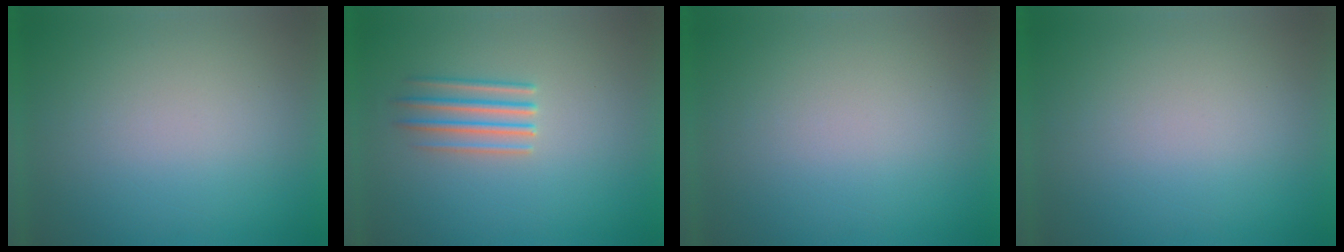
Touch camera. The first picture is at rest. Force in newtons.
{"total": 2.7}
{"total": 0.0}
{"total": 1.0}